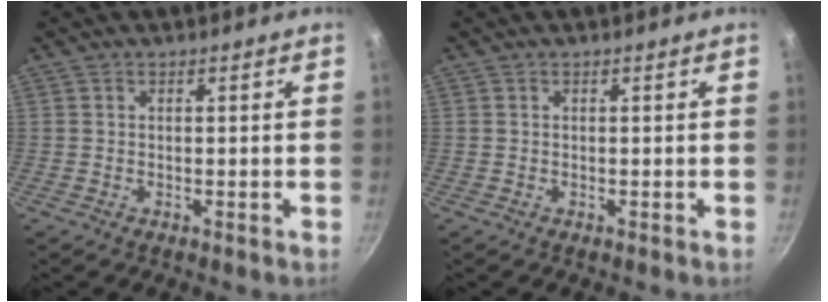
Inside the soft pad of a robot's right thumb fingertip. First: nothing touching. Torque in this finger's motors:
{"motor_torque": [-0.17, 0.16, 0.02, -0.03, 0.02]}